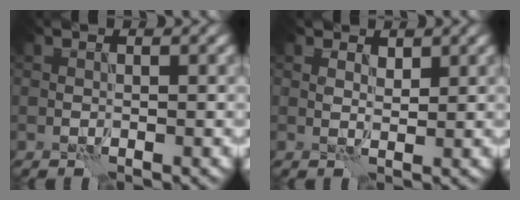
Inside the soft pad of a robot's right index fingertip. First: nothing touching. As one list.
[{"total": 1.9, "force": [1.4, 1.0, 0.8], "torque": [-0.012, -0.009, 0.022]}]